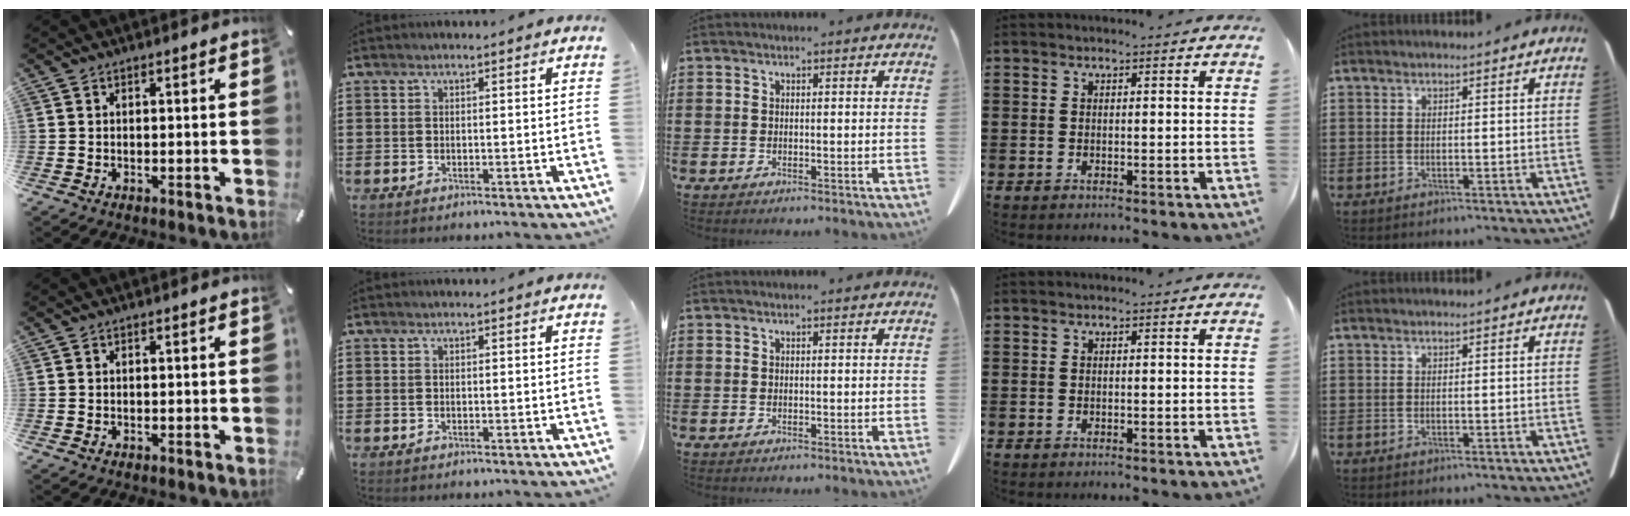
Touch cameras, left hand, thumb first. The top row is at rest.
{}